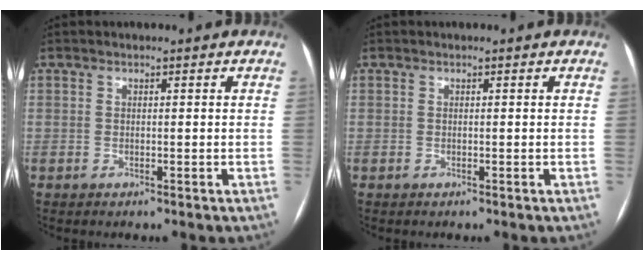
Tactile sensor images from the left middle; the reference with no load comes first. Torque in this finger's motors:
{"motor_torque": [0.01, -0.01, 0.00, 0.00]}